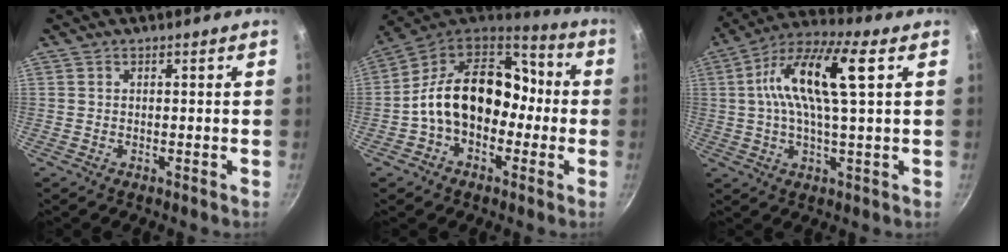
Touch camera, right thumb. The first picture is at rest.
{"total": 18.9, "force": [-2.3, 12.8, 13.6], "torque": [-0.195, 0.056, -0.046]}
{"total": 15.5, "force": [3.7, 4.4, 14.4], "torque": [-0.286, 0.024, 0.060]}